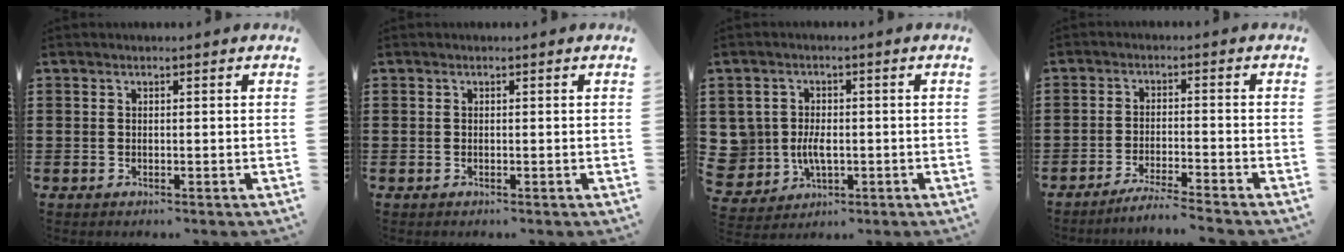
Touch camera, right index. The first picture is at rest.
{"total": 0.0}
{"total": 5.0, "force": [-0.6, 4.2, 2.6], "torque": [-0.081, 0.004, -0.015]}
{"total": 3.5, "force": [-3.3, -0.5, 1.1], "torque": [-0.019, -0.003, -0.065]}